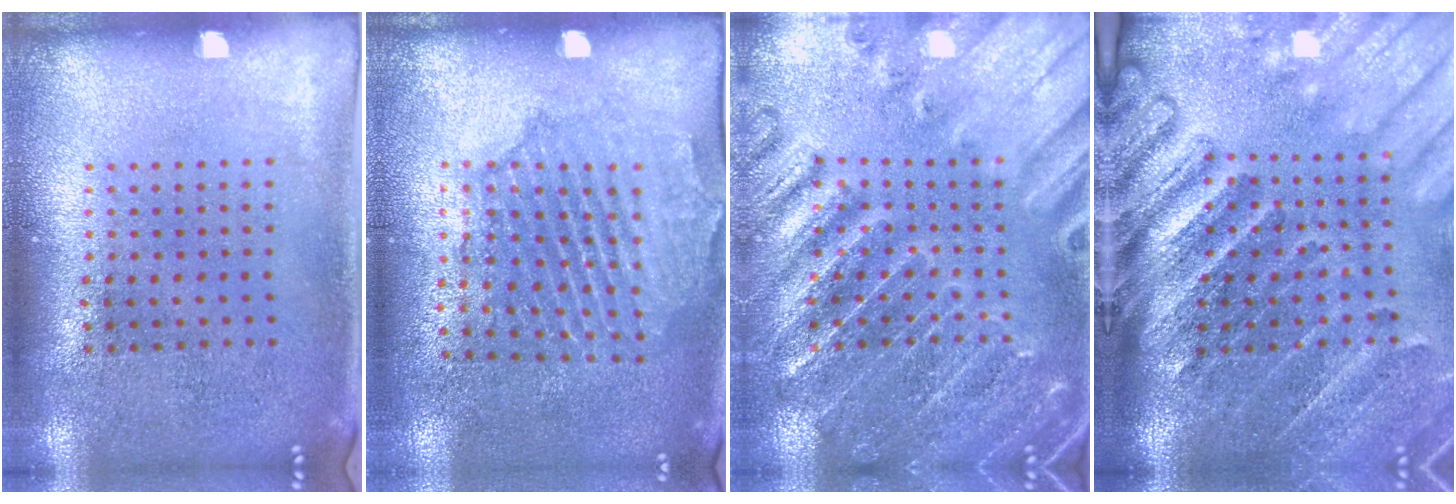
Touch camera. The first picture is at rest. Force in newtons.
{"total": 1.6, "press": 1.6, "slide": 0.2}
{"total": 3.3, "press": 3.2, "slide": 0.8}
{"total": 4.3, "press": 3.3, "slide": 2.8}